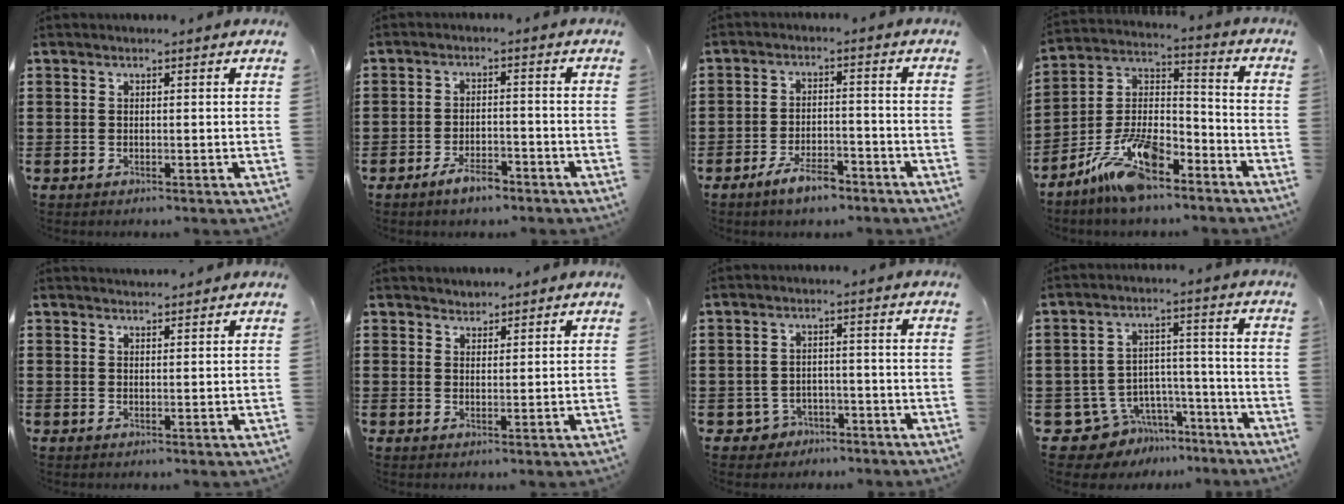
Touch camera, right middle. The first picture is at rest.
{"total": 4.0, "force": [-3.1, 1.3, 2.2], "torque": [-0.042, 0.008, -0.061]}
{"total": 5.3, "force": [-4.1, 1.5, 3.0], "torque": [-0.059, 0.006, -0.079]}
{"total": 13.5, "force": [-10.1, 4.5, 7.8], "torque": [-0.158, 0.033, -0.192]}
{"total": 1.5, "force": [1.5, -0.1, -0.2], "torque": [-0.001, 0.000, 0.029]}
{"total": 1.9, "force": [1.7, 0.4, -0.6], "torque": [0.006, 0.004, 0.035]}
{"total": 2.8, "force": [-2.4, 1.5, 0.3], "torque": [-0.021, 0.000, -0.054]}
{"total": 7.7, "force": [-6.4, 4.1, 0.8], "torque": [-0.027, 0.022, -0.123]}